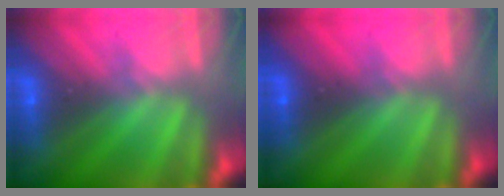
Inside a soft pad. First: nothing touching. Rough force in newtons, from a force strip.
{"total": 2.2}